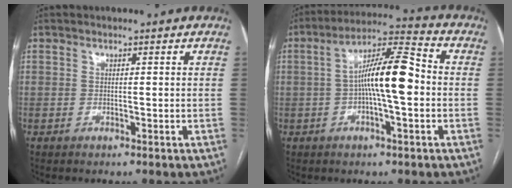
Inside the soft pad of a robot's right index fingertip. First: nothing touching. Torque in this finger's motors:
{"motor_torque": [1.62, -0.40, 0.59, 0.20]}